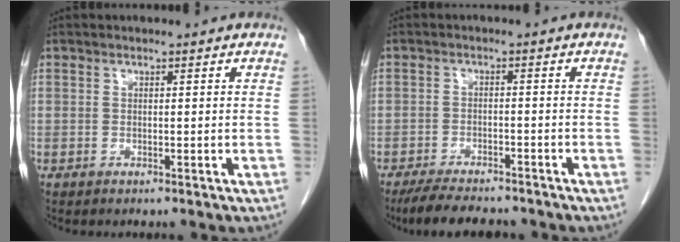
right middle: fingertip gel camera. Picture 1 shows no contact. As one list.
[{"total": 8.1, "force": [-7.1, 1.8, 3.4], "torque": [-0.057, -0.016, -0.112]}]